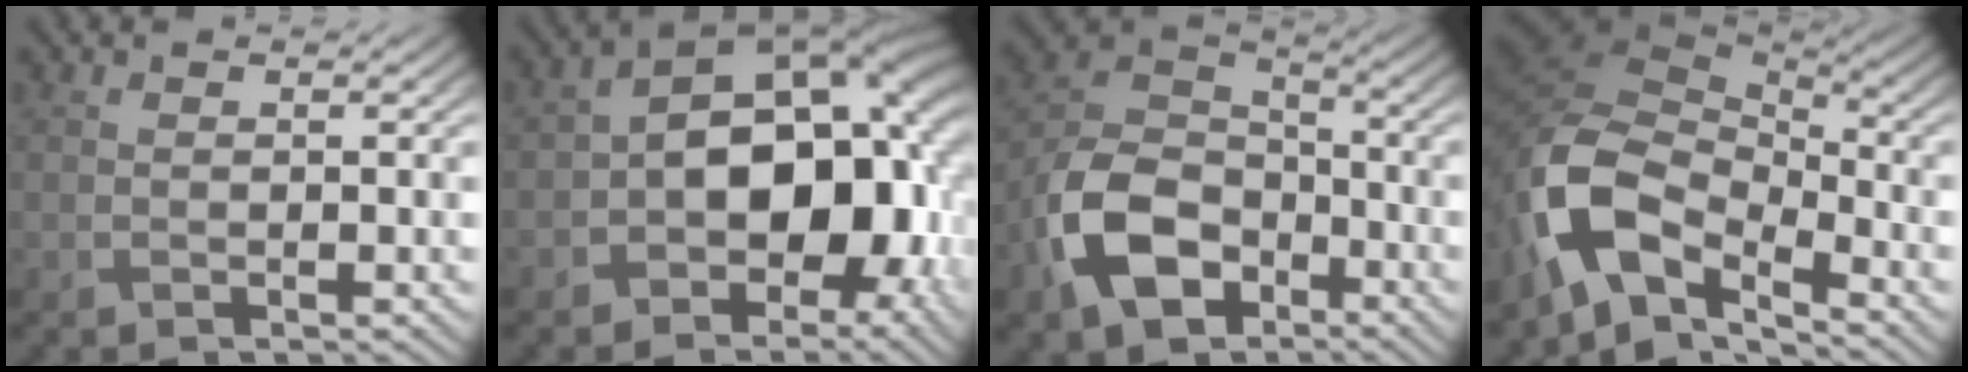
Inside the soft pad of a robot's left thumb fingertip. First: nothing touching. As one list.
[{"total": 14.7, "force": [-2.1, 9.5, 11.0], "torque": [-0.158, -0.008, -0.039]}, {"total": 12.2, "force": [-5.7, 8.0, 7.2], "torque": [-0.172, -0.015, -0.126]}, {"total": 12.5, "force": [-5.7, 7.0, 8.7], "torque": [-0.192, -0.010, -0.123]}]